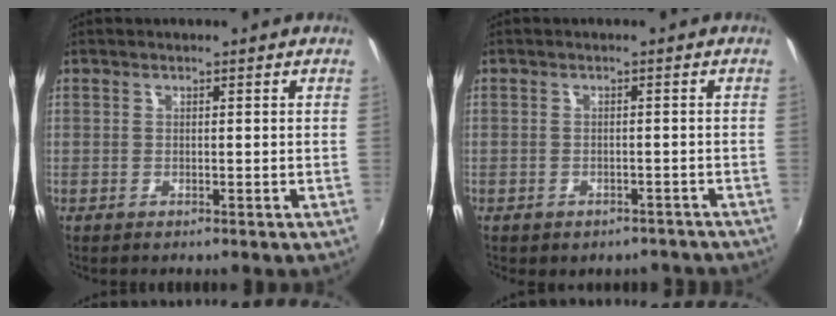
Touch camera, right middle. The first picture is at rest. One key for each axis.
{"total": 5.5, "fx": -4.4, "fy": 2.8, "fz": 1.7, "tx": -0.034, "ty": 0.000, "tz": -0.041}